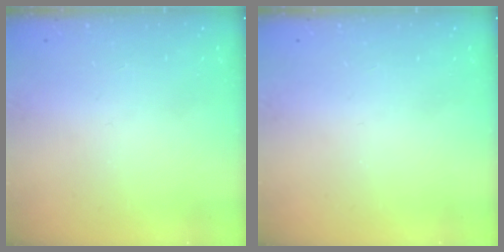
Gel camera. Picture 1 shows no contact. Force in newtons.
{"total": 0.0}